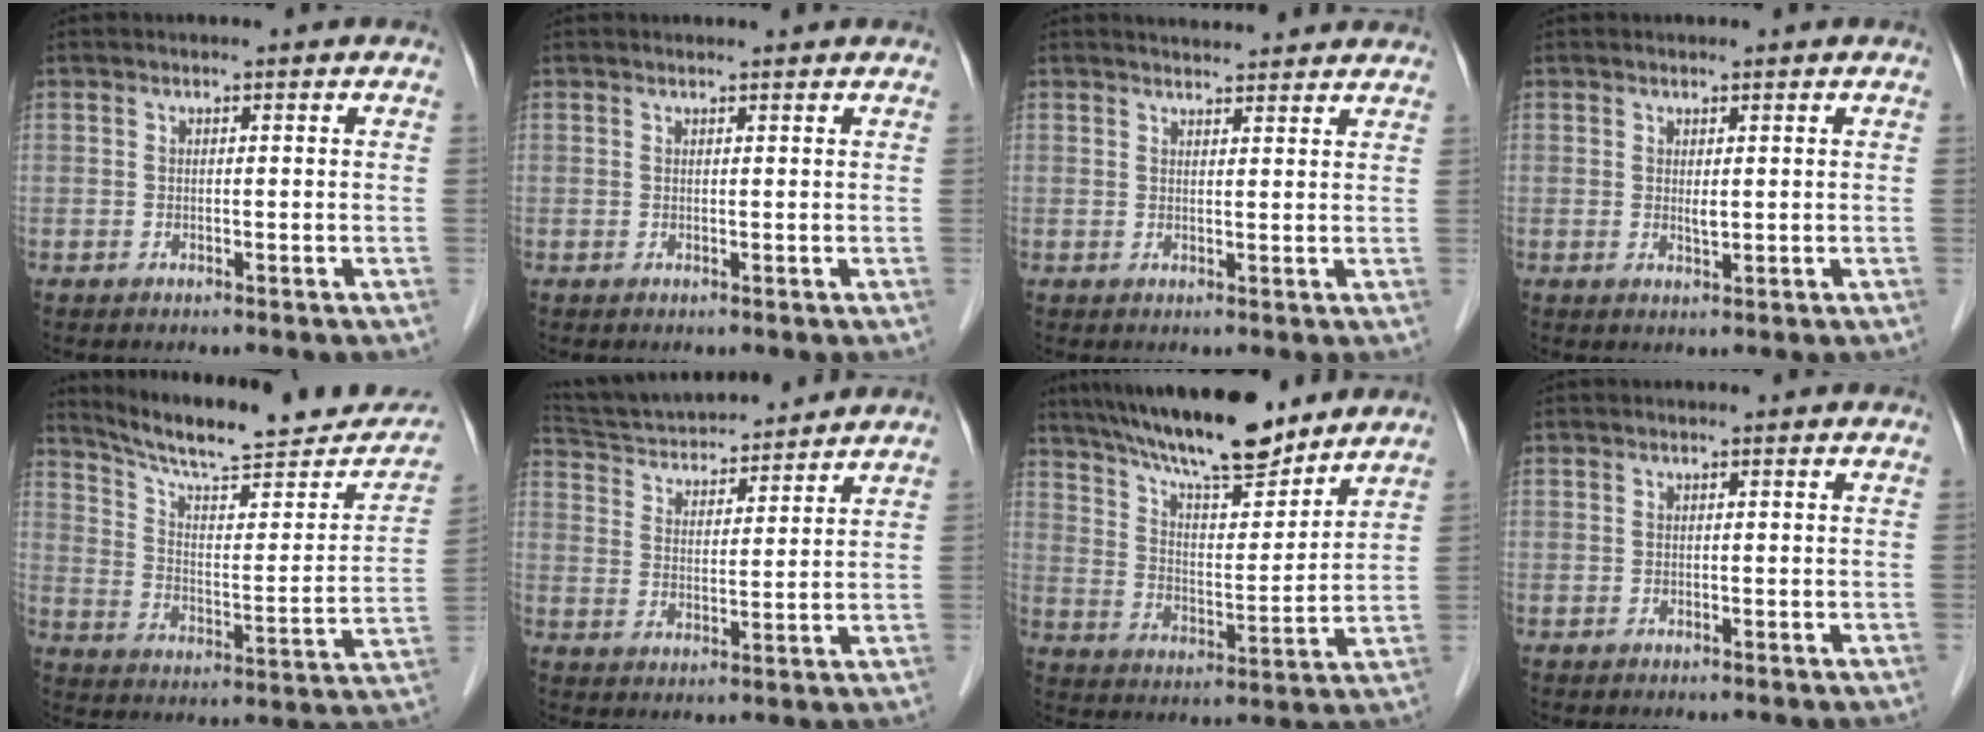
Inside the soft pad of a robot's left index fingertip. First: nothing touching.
{"total": 1.8, "force": [1.7, 0.0, 0.4], "torque": [-0.008, 0.008, 0.023]}
{"total": 6.9, "force": [6.5, 1.1, 1.9], "torque": [-0.024, 0.023, 0.073]}
{"total": 1.2, "force": [0.5, 0.3, 1.1], "torque": [-0.019, -0.002, 0.010]}
{"total": 21.8, "force": [19.3, 3.8, 9.4], "torque": [-0.133, -0.017, 0.271]}
{"total": 15.9, "force": [14.8, 2.4, 5.2], "torque": [-0.094, 0.031, 0.247]}
{"total": 16.7, "force": [14.2, 2.8, 8.3], "torque": [-0.140, 0.011, 0.238]}
{"total": 0.0}